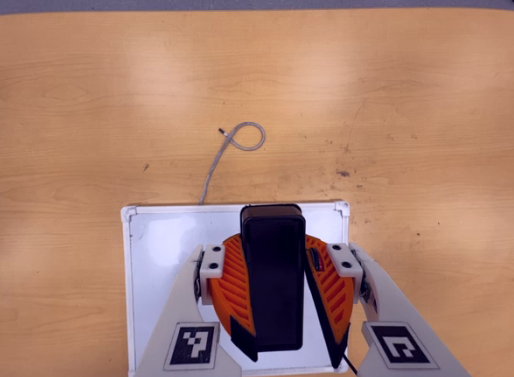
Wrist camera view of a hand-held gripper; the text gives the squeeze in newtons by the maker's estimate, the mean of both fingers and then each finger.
{"total": 9.8, "left": 9.7, "right": 9.9}